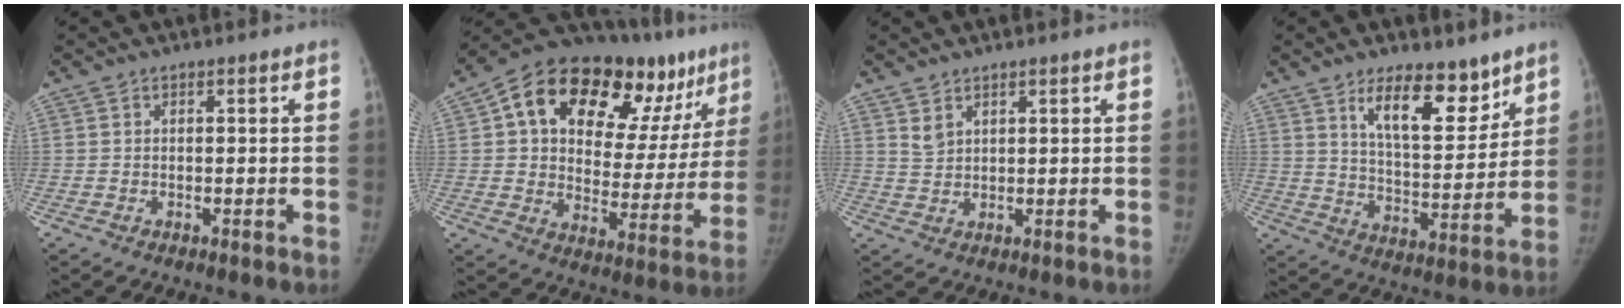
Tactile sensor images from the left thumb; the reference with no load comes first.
{"total": 28.4, "force": [14.6, 14.5, 19.5], "torque": [-0.239, 0.010, 0.222]}
{"total": 2.2, "force": [1.6, 1.1, 1.0], "torque": [-0.011, -0.010, 0.037]}
{"total": 13.4, "force": [8.8, 5.6, 8.4], "torque": [-0.098, -0.066, 0.150]}